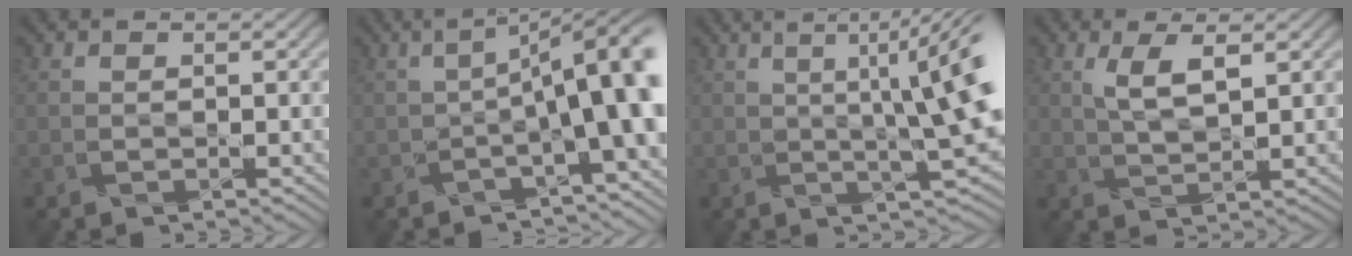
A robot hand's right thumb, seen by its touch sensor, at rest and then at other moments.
{"total": 10.8, "force": [-1.2, 2.8, 10.4], "torque": [-0.125, 0.008, -0.021]}
{"total": 10.6, "force": [1.7, 2.2, 10.3], "torque": [-0.113, 0.015, 0.031]}
{"total": 4.1, "force": [1.6, 1.4, 3.5], "torque": [-0.076, -0.006, 0.037]}